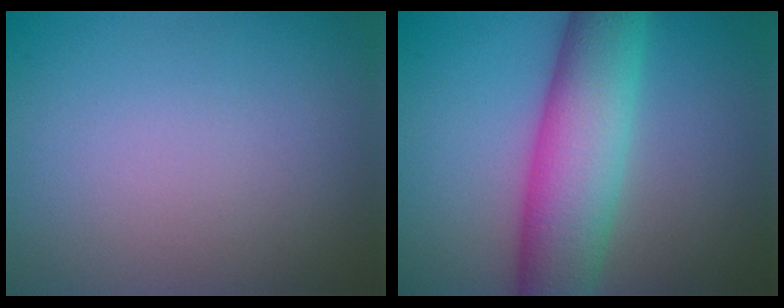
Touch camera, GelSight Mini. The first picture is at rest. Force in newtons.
{"total": 8.8, "press": 8.8, "slide": 0.1}